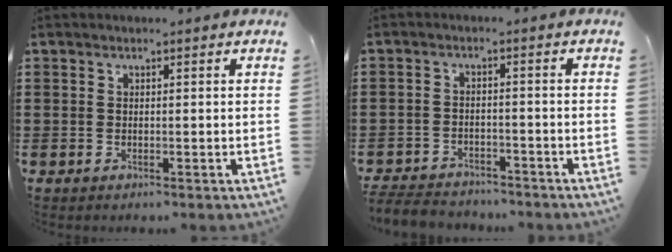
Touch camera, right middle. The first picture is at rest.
{"total": 3.7, "force": [-3.6, 0.8, 0.0], "torque": [-0.011, -0.001, -0.079]}